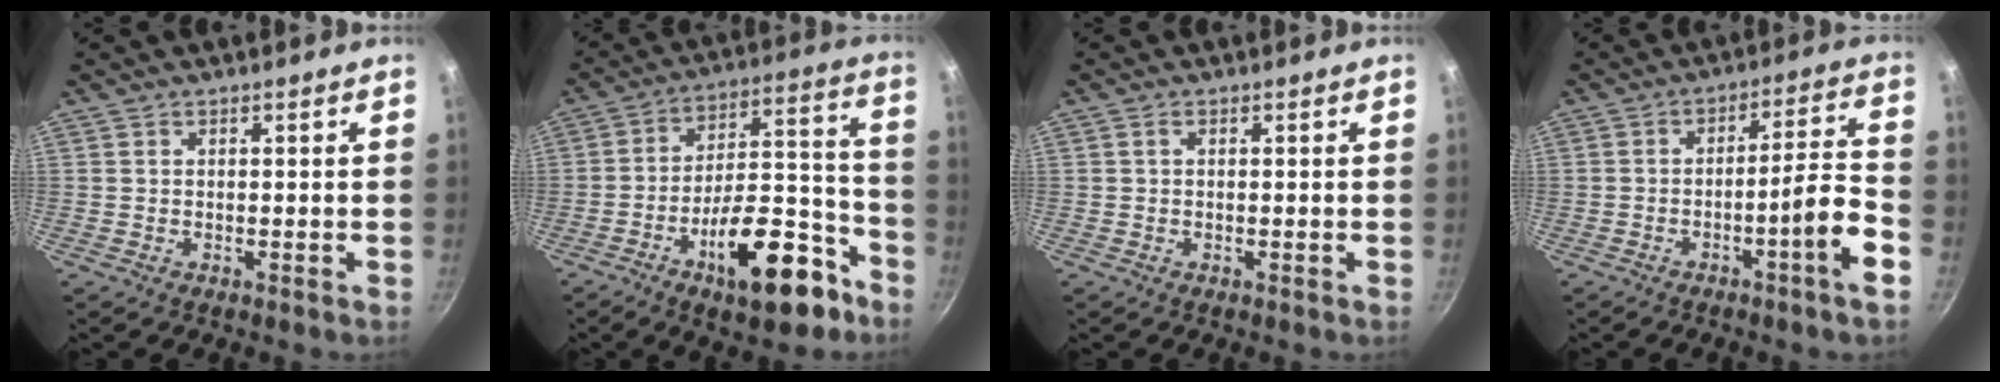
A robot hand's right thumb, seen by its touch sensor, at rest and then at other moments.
{"total": 19.7, "force": [-10.7, 8.0, 14.4], "torque": [-0.174, 0.086, -0.156]}
{"total": 0.8, "force": [0.2, 0.4, 0.6], "torque": [-0.011, 0.003, 0.003]}
{"total": 10.0, "force": [-4.6, 0.3, 8.9], "torque": [-0.130, 0.044, -0.069]}